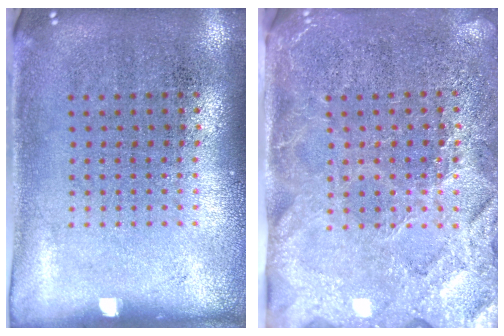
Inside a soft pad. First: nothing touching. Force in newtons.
{"total": 3.6, "press": 3.2, "slide": 1.6}